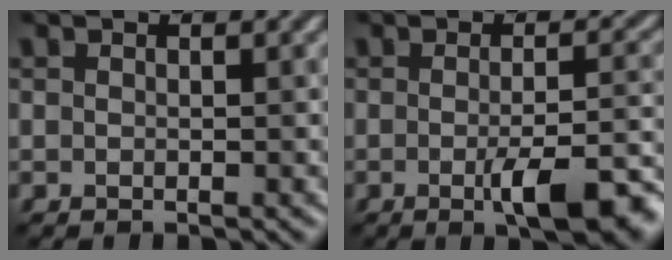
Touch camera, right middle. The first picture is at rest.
{"total": 6.7, "force": [-2.5, 1.7, 6.0], "torque": [-0.089, -0.004, -0.035]}